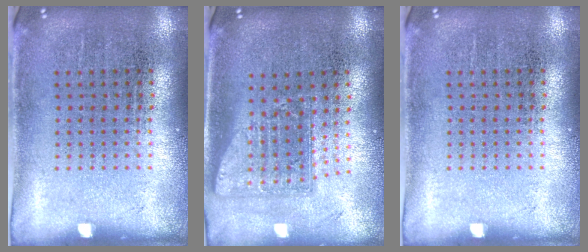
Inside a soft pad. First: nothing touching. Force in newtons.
{"total": 1.7, "press": 1.3, "slide": 1.1}
{"total": 0.0}